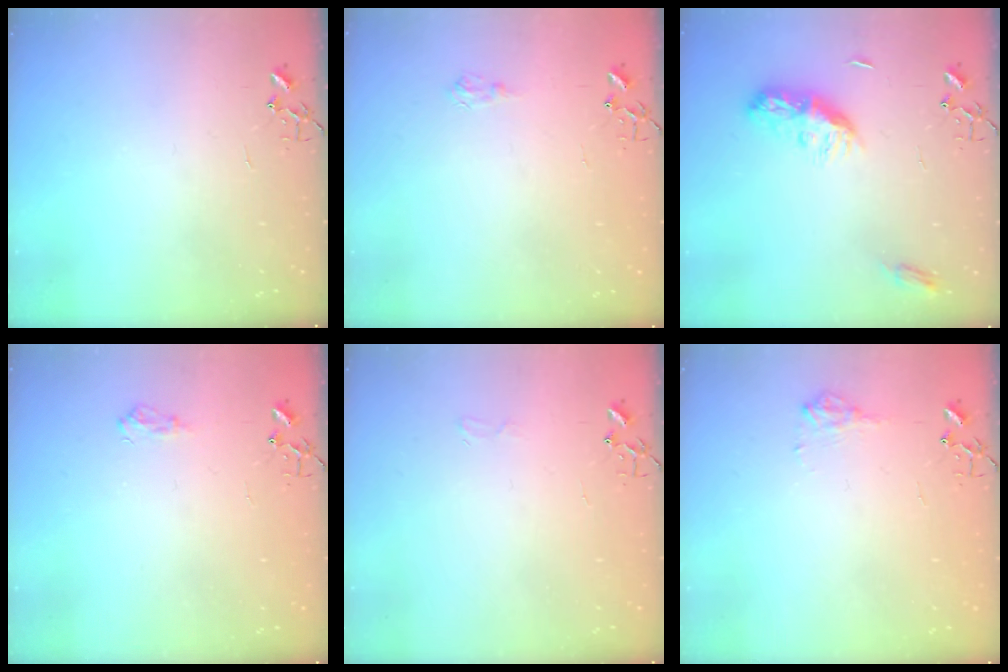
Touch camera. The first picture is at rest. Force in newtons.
{"total": 5.7, "press": 5.7, "slide": 0.6}
{"total": 9.6, "press": 9.6, "slide": 0.1}
{"total": 7.8, "press": 7.8, "slide": 0.9}
{"total": 4.8, "press": 4.8, "slide": 0.6}
{"total": 8.2, "press": 8.2, "slide": 0.2}